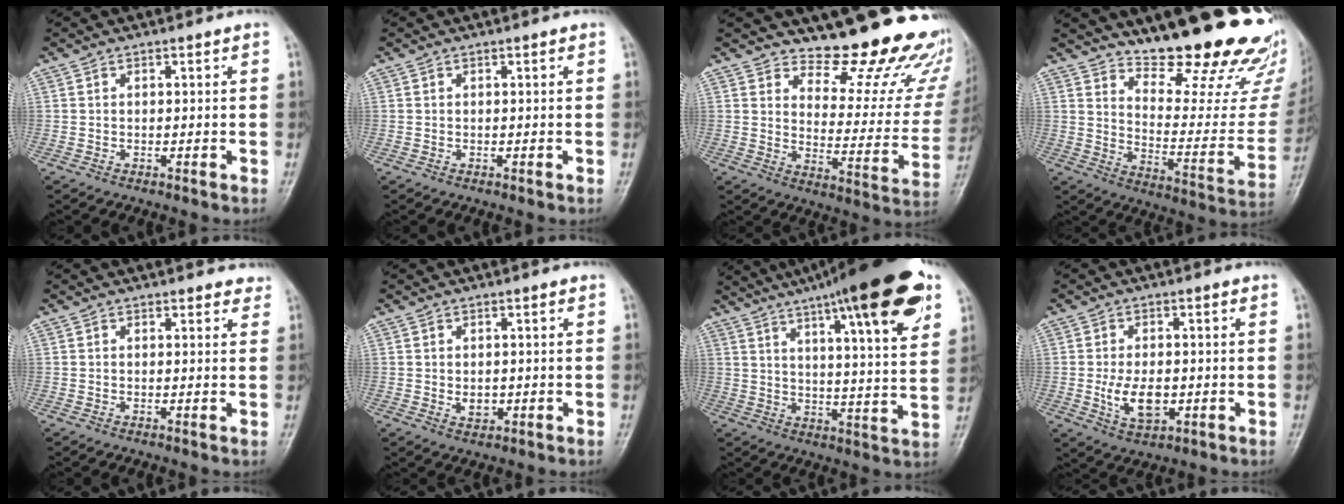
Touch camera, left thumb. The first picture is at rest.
{"total": 0.0}
{"total": 19.1, "force": [16.4, 6.2, 7.5], "torque": [-0.038, -0.155, 0.194]}
{"total": 25.5, "force": [21.0, 6.5, 13.0], "torque": [-0.144, -0.156, 0.280]}
{"total": 2.3, "force": [2.0, 1.1, 0.3], "torque": [0.018, -0.009, 0.010]}
{"total": 2.5, "force": [-0.1, 1.9, 1.7], "torque": [-0.016, -0.002, 0.003]}
{"total": 24.3, "force": [14.1, 4.6, 19.2], "torque": [-0.271, -0.026, 0.197]}
{"total": 7.1, "force": [-1.0, 4.2, 5.6], "torque": [-0.093, -0.007, -0.012]}